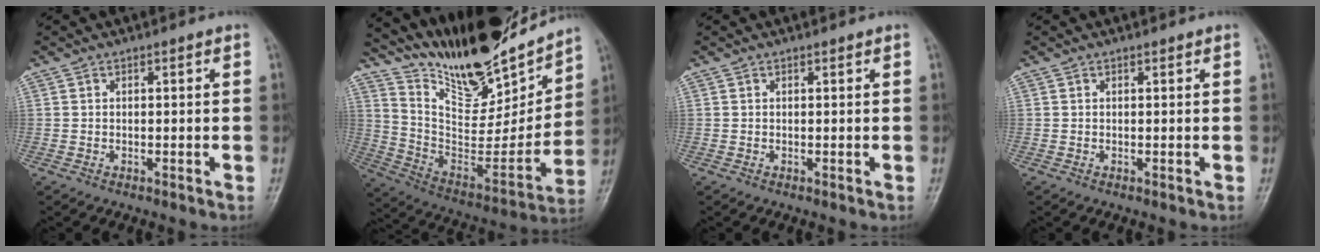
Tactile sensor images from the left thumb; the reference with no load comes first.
{"total": 23.5, "force": [20.2, 6.2, 10.4], "torque": [-0.131, -0.111, 0.342]}
{"total": 0.0}
{"total": 0.0}